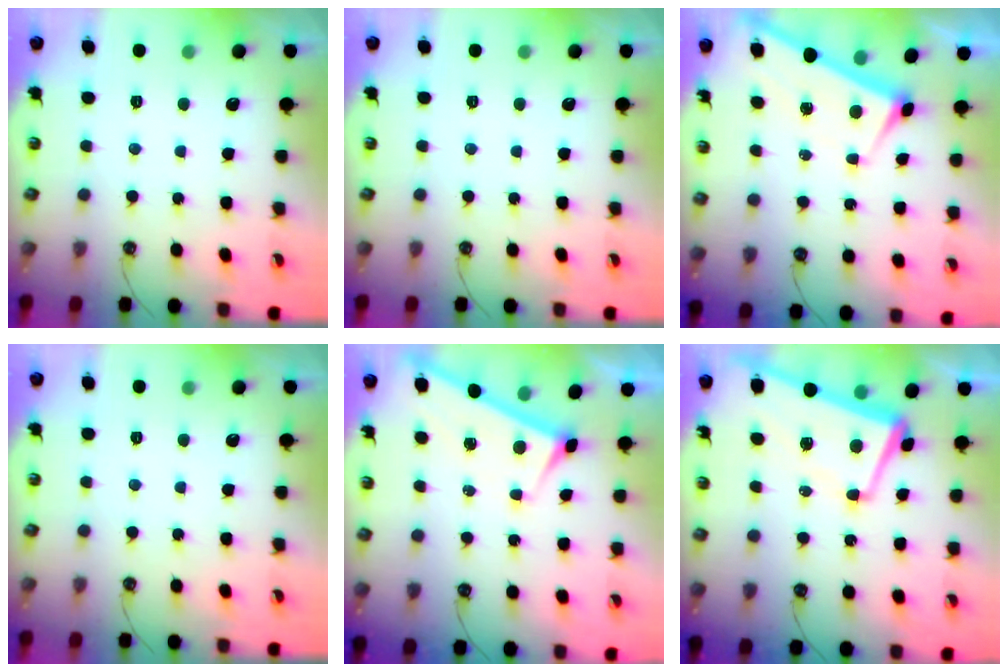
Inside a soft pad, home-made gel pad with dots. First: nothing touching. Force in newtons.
{"total": 0.0}
{"total": 2.9, "press": 2.9, "slide": 0.1}
{"total": 0.0}
{"total": 3.8, "press": 3.7, "slide": 0.3}
{"total": 2.2, "press": 1.4, "slide": 1.8}